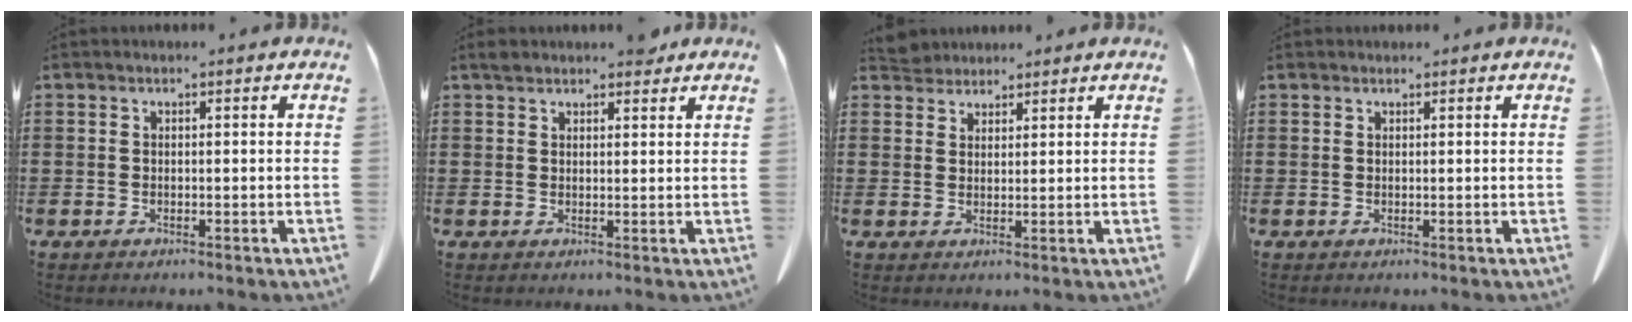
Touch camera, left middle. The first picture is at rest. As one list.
[{"total": 3.0, "force": [2.6, 1.0, 1.0], "torque": [-0.018, -0.001, 0.049]}, {"total": 3.1, "force": [3.0, 0.8, 0.1], "torque": [-0.010, -0.003, 0.061]}, {"total": 0.6, "force": [0.5, 0.2, 0.0], "torque": [-0.002, 0.000, 0.012]}]